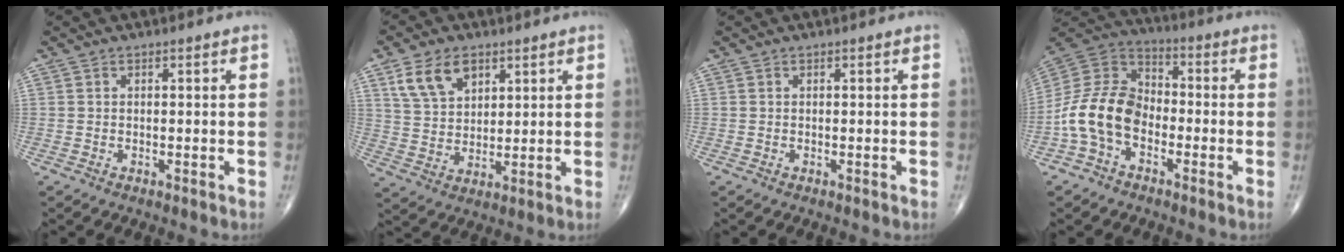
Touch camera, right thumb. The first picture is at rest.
{"total": 9.0, "force": [4.7, 5.7, 5.2], "torque": [-0.080, -0.016, 0.095]}
{"total": 0.0}
{"total": 13.1, "force": [-4.2, 9.0, 8.5], "torque": [-0.155, 0.051, -0.093]}